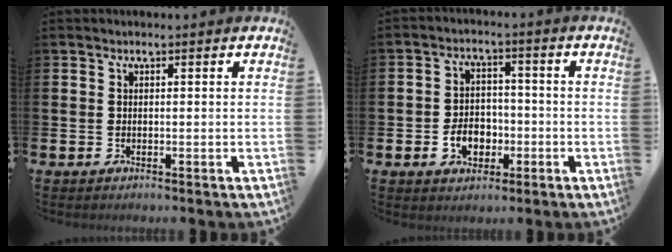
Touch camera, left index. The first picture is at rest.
{"total": 4.8, "force": [-1.8, 3.6, 2.6], "torque": [-0.037, 0.002, -0.038]}